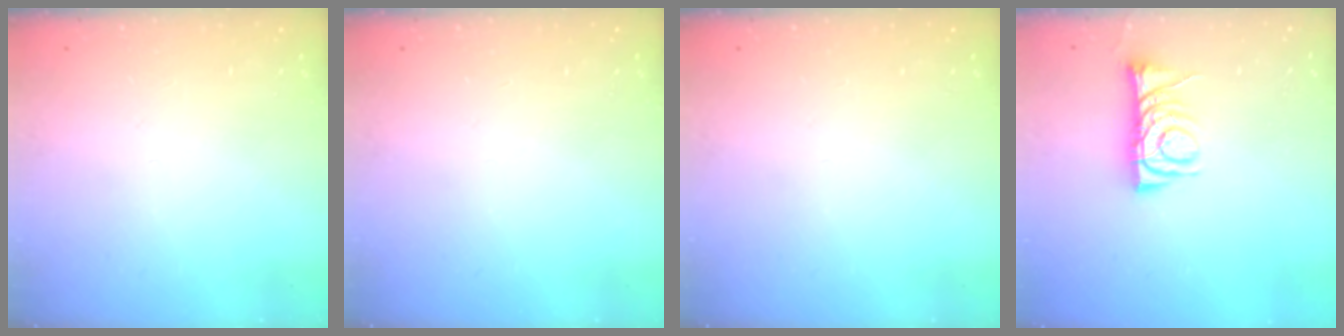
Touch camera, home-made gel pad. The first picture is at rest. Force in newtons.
{"total": 0.0}
{"total": 0.0}
{"total": 7.6, "press": 7.6, "slide": 0.4}